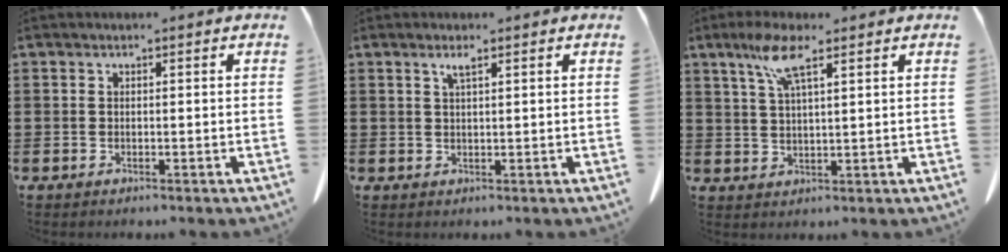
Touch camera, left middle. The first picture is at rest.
{"total": 1.4, "force": [0.8, 0.3, 1.2], "torque": [-0.025, 0.002, 0.013]}
{"total": 6.6, "force": [3.9, 1.2, 5.2], "torque": [-0.113, 0.010, 0.067]}